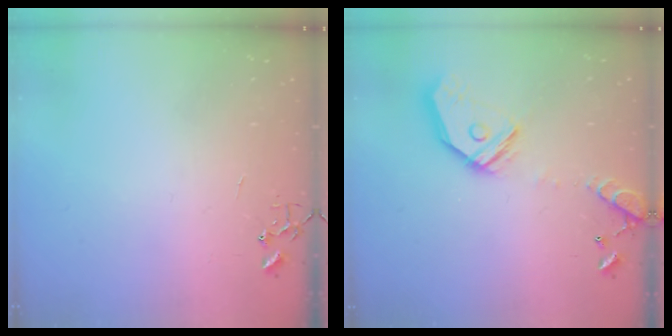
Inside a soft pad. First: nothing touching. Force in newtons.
{"total": 16.6, "press": 16.4, "slide": 2.8}